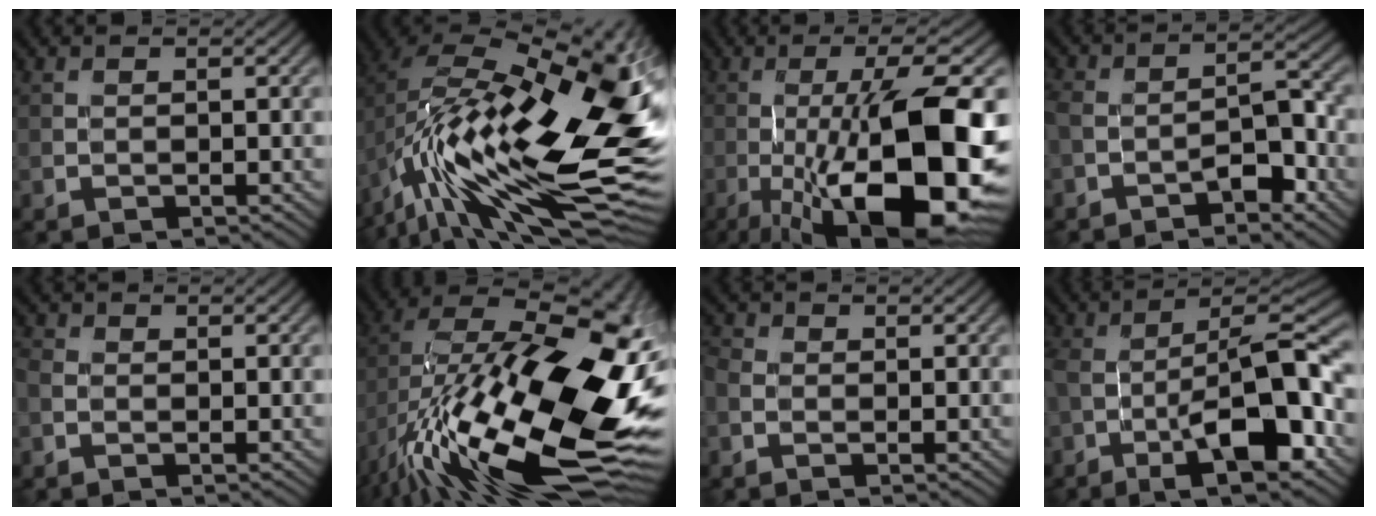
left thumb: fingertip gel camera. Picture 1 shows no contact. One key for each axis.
{"total": 19.7, "fx": -4.7, "fy": 9.0, "fz": 16.9, "tx": -0.320, "ty": -0.014, "tz": -0.080}
{"total": 18.7, "fx": -5.3, "fy": 5.7, "fz": 17.0, "tx": -0.271, "ty": 0.007, "tz": -0.084}
{"total": 6.2, "fx": -3.7, "fy": 2.6, "fz": 4.3, "tx": -0.069, "ty": 0.013, "tz": -0.069}
{"total": 1.5, "fx": -0.6, "fy": 1.0, "fz": 1.0, "tx": -0.024, "ty": 0.001, "tz": -0.020}
{"total": 21.4, "fx": -3.7, "fy": 10.1, "fz": 18.6, "tx": -0.335, "ty": -0.032, "tz": -0.060}
{"total": 1.9, "fx": -0.7, "fy": 1.3, "fz": 1.3, "tx": -0.030, "ty": 0.002, "tz": -0.024}
{"total": 14.2, "fx": -6.0, "fy": 4.8, "fz": 11.9, "tx": -0.190, "ty": 0.007, "tz": -0.103}